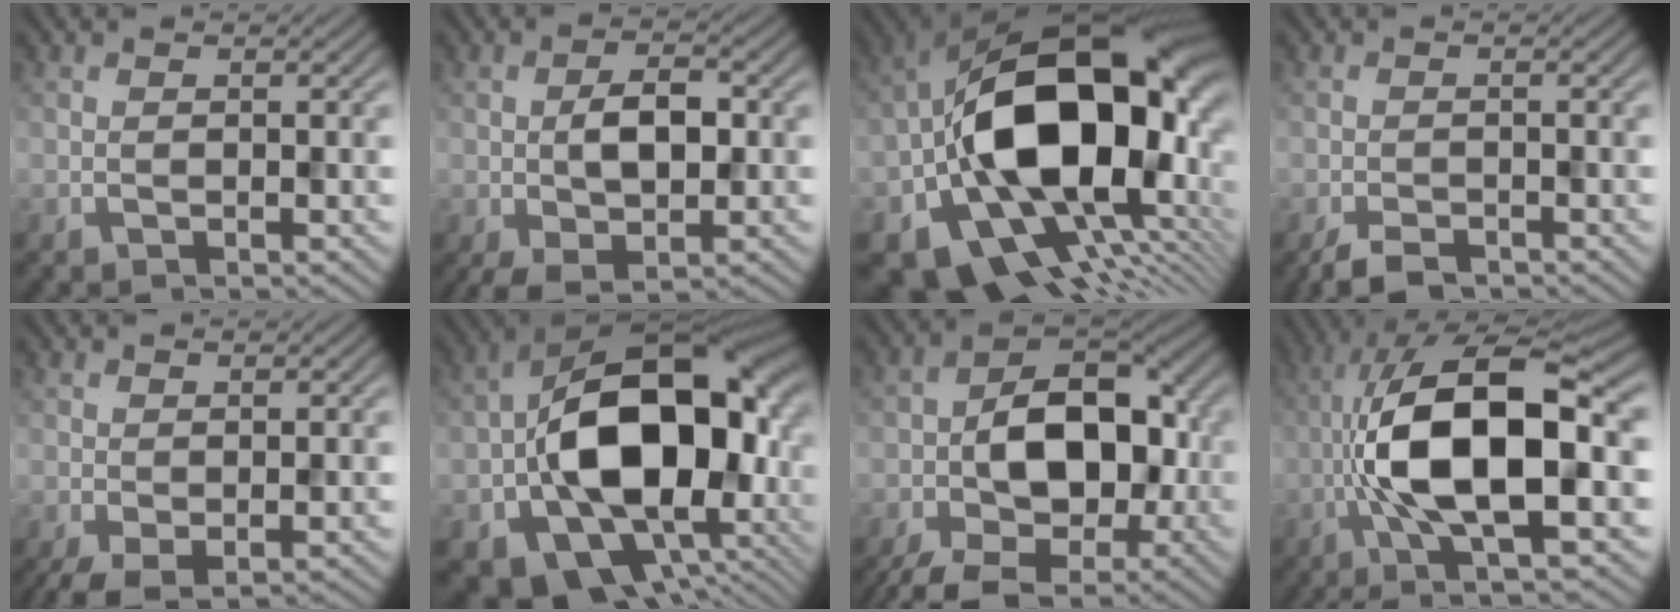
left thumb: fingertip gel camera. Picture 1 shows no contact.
{"total": 5.9, "force": [-1.1, 3.2, 4.9], "torque": [-0.096, -0.001, -0.018]}
{"total": 21.0, "force": [-1.6, 14.0, 15.6], "torque": [-0.279, -0.041, 0.000]}
{"total": 2.9, "force": [-2.4, 1.1, 1.3], "torque": [-0.028, -0.004, -0.046]}
{"total": 2.4, "force": [-0.7, 1.4, 1.8], "torque": [-0.050, -0.004, -0.012]}
{"total": 19.5, "force": [-2.8, 12.7, 14.5], "torque": [-0.241, -0.013, -0.044]}
{"total": 12.7, "force": [-3.9, 8.0, 9.1], "torque": [-0.155, -0.009, -0.069]}
{"total": 15.9, "force": [-1.7, 5.2, 14.9], "torque": [-0.275, 0.027, -0.037]}